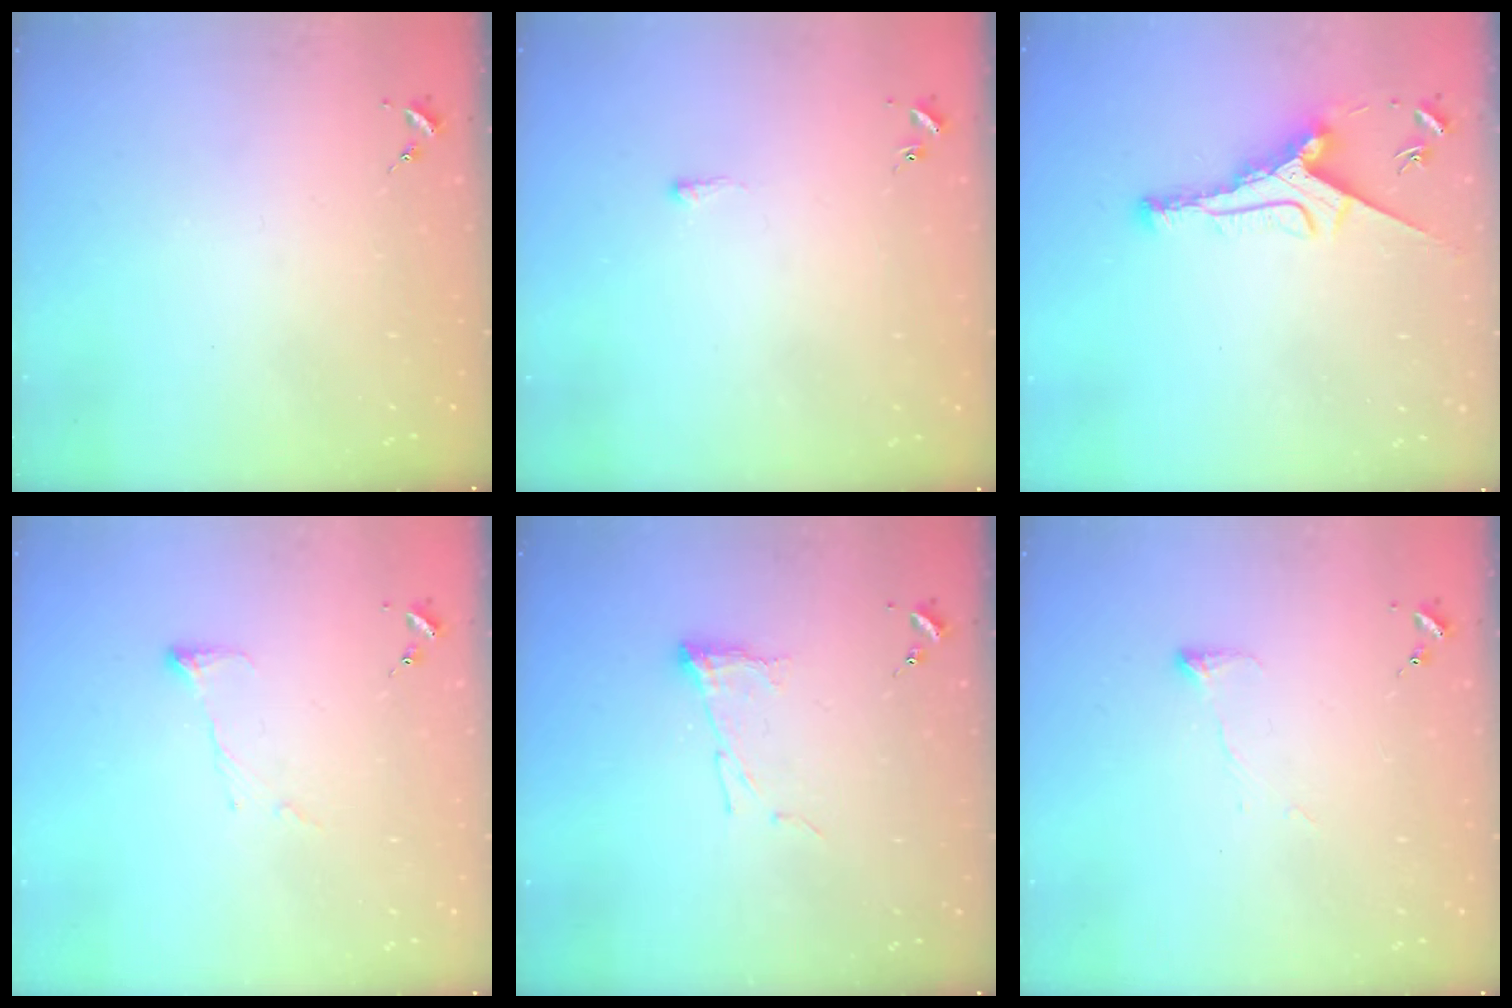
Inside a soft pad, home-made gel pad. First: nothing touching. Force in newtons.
{"total": 1.5, "press": 1.5, "slide": 0.4}
{"total": 9.7, "press": 9.7, "slide": 0.4}
{"total": 6.7, "press": 6.6, "slide": 0.8}
{"total": 7.2, "press": 7.2, "slide": 0.4}
{"total": 4.7, "press": 4.7, "slide": 0.8}